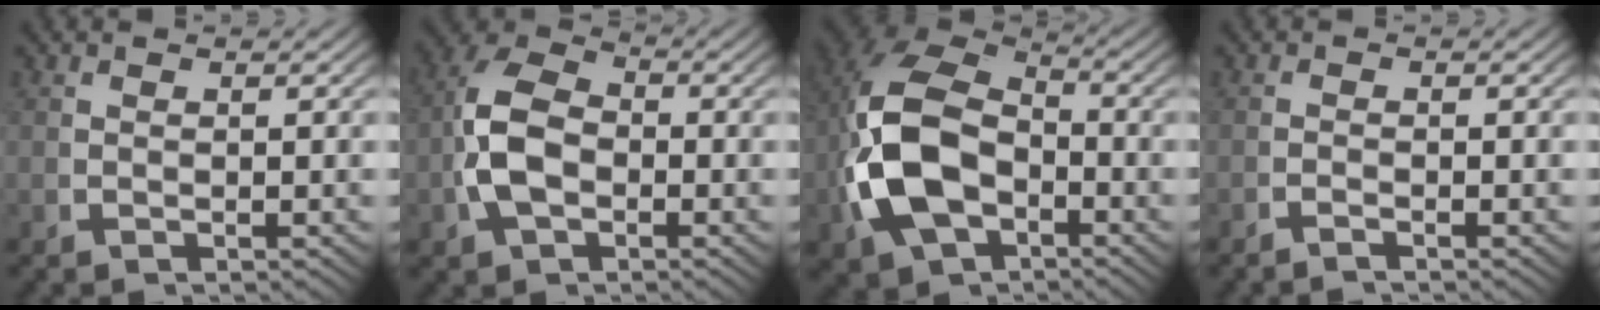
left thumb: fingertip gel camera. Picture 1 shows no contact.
{"total": 8.2, "force": [-0.4, 5.8, 5.7], "torque": [-0.133, -0.019, 0.000]}
{"total": 13.6, "force": [-1.5, 9.8, 9.3], "torque": [-0.230, -0.043, -0.004]}
{"total": 1.0, "force": [-1.0, -0.1, 0.1], "torque": [0.003, -0.002, -0.022]}